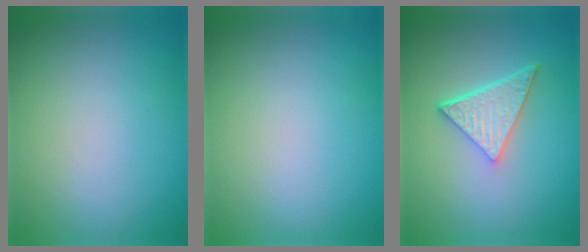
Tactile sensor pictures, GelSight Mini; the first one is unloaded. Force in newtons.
{"total": 0.0}
{"total": 5.0, "press": 3.6, "slide": 3.5}